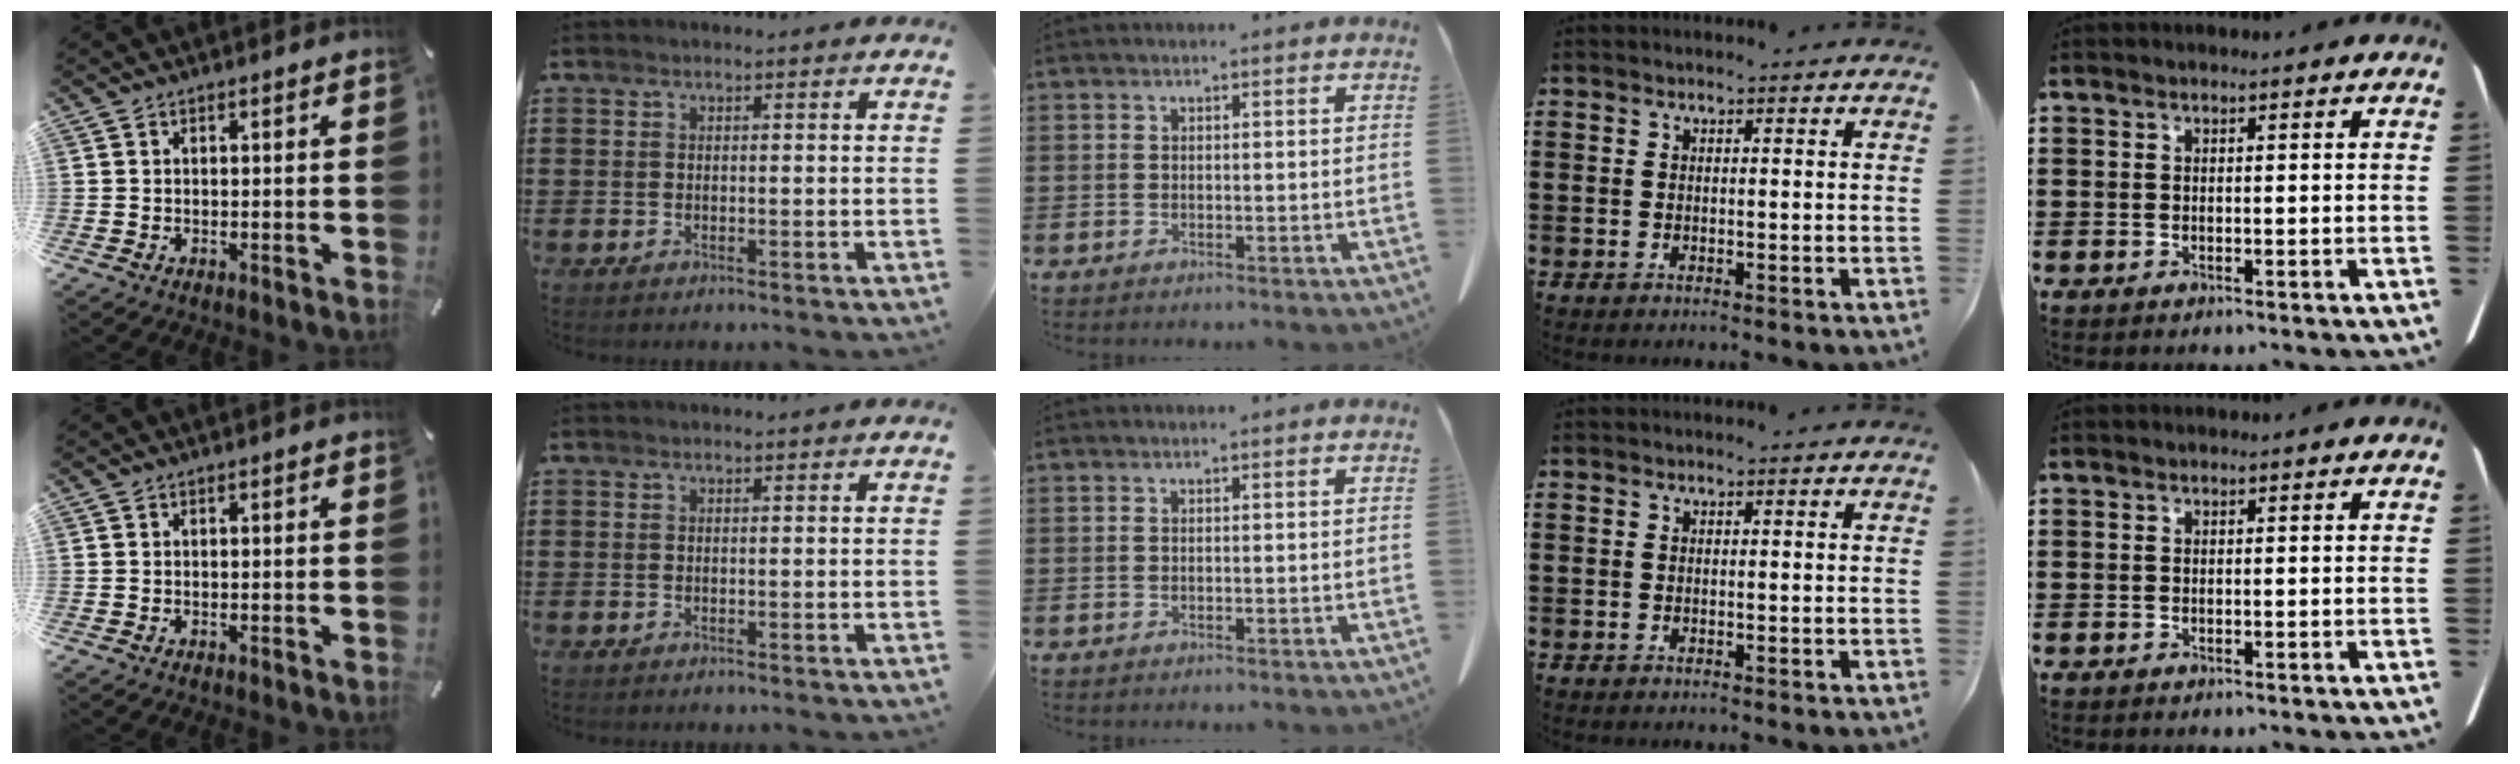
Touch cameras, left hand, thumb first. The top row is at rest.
{}